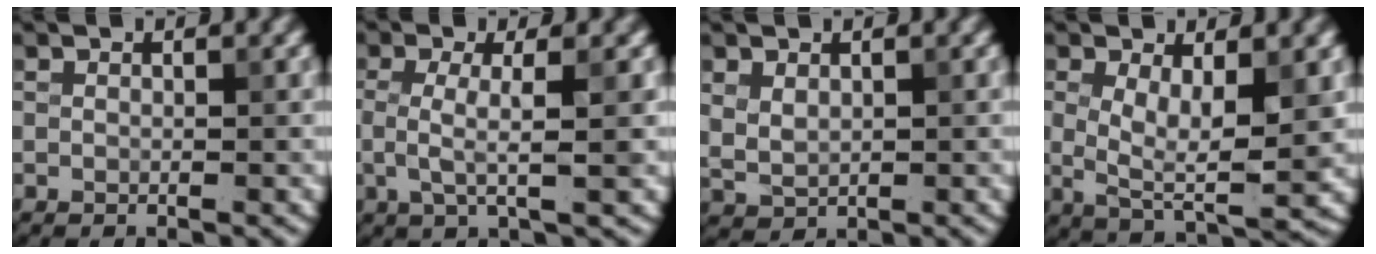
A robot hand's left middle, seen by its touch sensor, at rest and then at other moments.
{"total": 3.3, "force": [-0.3, 0.6, 3.3], "torque": [-0.071, -0.004, -0.006]}
{"total": 2.0, "force": [0.6, 1.4, 1.3], "torque": [-0.035, -0.002, 0.020]}
{"total": 5.6, "force": [0.5, 2.3, 5.1], "torque": [-0.104, -0.009, 0.010]}